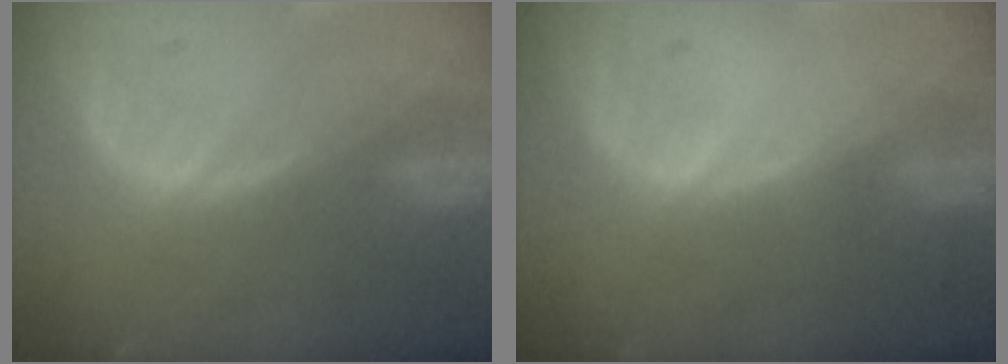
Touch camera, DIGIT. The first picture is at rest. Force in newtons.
{"total": 0.0}